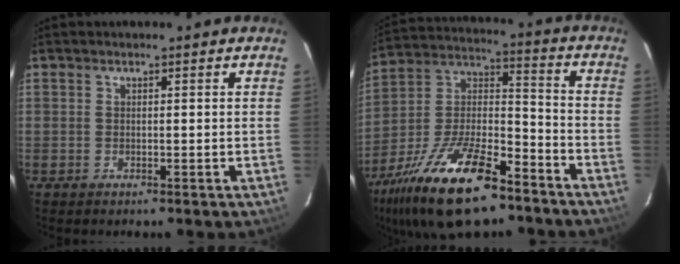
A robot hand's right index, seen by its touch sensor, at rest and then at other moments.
{"total": 23.7, "force": [-15.1, 8.9, 16.0], "torque": [-0.318, -0.013, -0.262]}